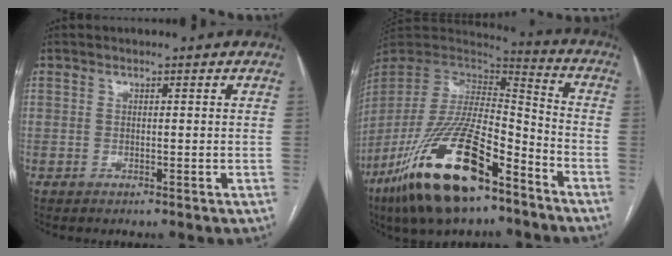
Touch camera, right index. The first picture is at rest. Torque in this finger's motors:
{"motor_torque": [1.51, -0.63, 0.79, 0.21]}